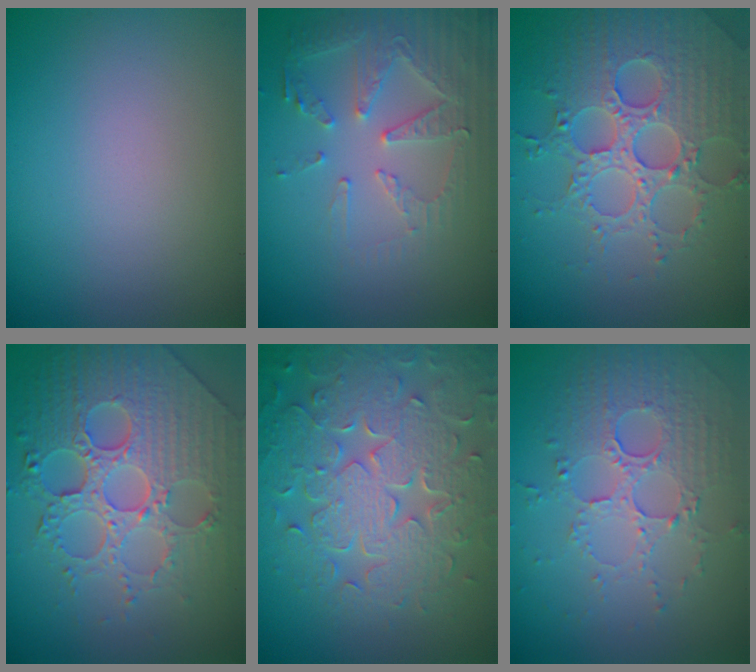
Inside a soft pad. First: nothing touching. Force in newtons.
{"total": 5.2, "press": 3.8, "slide": 3.5}
{"total": 5.3, "press": 5.1, "slide": 1.2}
{"total": 8.1, "press": 6.0, "slide": 5.5}
{"total": 8.3, "press": 6.0, "slide": 5.8}
{"total": 5.3, "press": 3.7, "slide": 3.9}